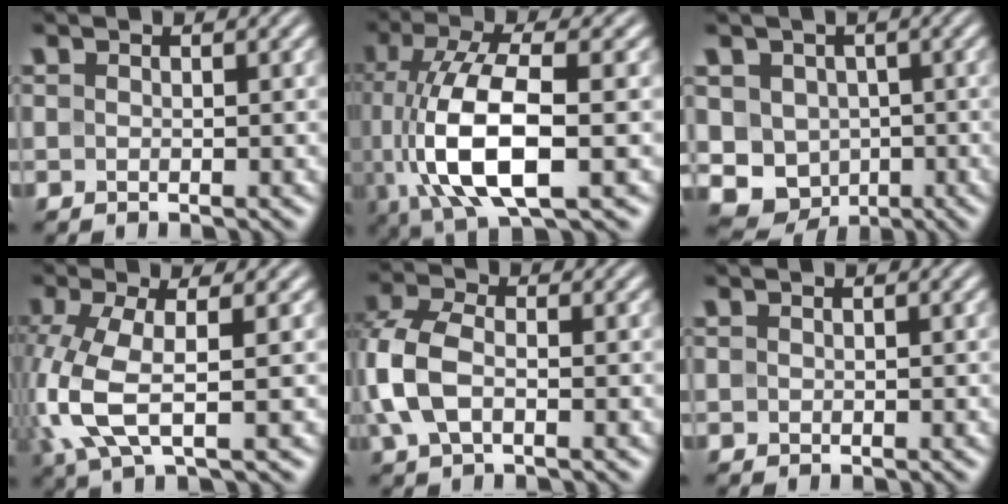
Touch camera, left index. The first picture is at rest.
{"total": 10.5, "force": [-1.6, 3.8, 9.6], "torque": [-0.194, 0.002, -0.030]}
{"total": 7.1, "force": [-0.5, 6.5, 2.9], "torque": [-0.047, -0.007, -0.021]}
{"total": 6.2, "force": [-0.6, 1.9, 5.8], "torque": [-0.151, -0.006, -0.011]}
{"total": 5.9, "force": [-0.8, 3.6, 4.7], "torque": [-0.124, 0.005, -0.023]}
{"total": 0.0}